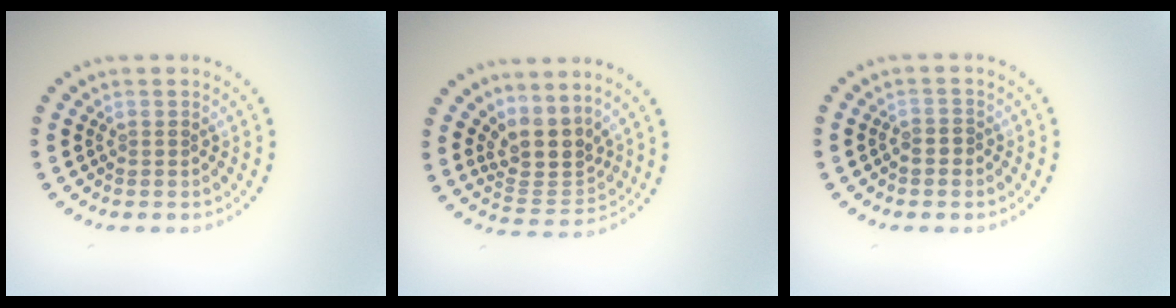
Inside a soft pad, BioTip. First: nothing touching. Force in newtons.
{"total": 3.9, "press": 2.9, "slide": 2.6}
{"total": 0.9, "press": 0.6, "slide": 0.6}